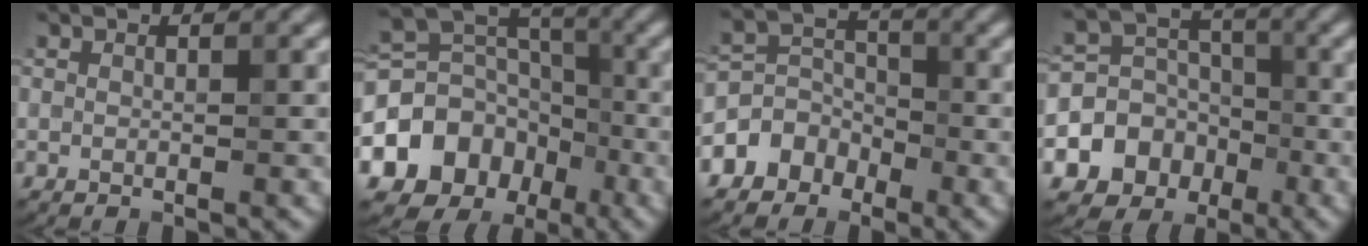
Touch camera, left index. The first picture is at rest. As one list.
[{"total": 9.0, "force": [-3.6, 7.4, 3.8], "torque": [-0.078, -0.001, -0.071]}, {"total": 4.5, "force": [-2.5, 3.6, 1.0], "torque": [0.017, 0.006, -0.067]}, {"total": 7.5, "force": [-3.0, 6.6, 2.1], "torque": [-0.016, 0.001, -0.077]}]